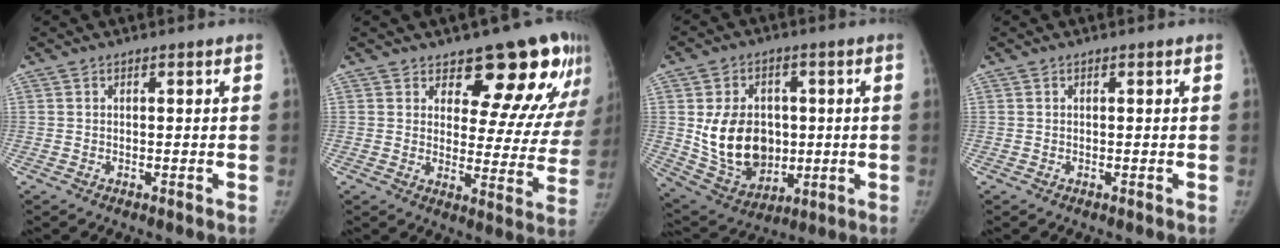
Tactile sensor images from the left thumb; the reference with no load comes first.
{"total": 17.4, "force": [12.3, 7.3, 9.9], "torque": [-0.067, -0.075, 0.143]}
{"total": 15.8, "force": [0.5, 12.0, 10.2], "torque": [-0.134, -0.010, 0.036]}
{"total": 0.0}